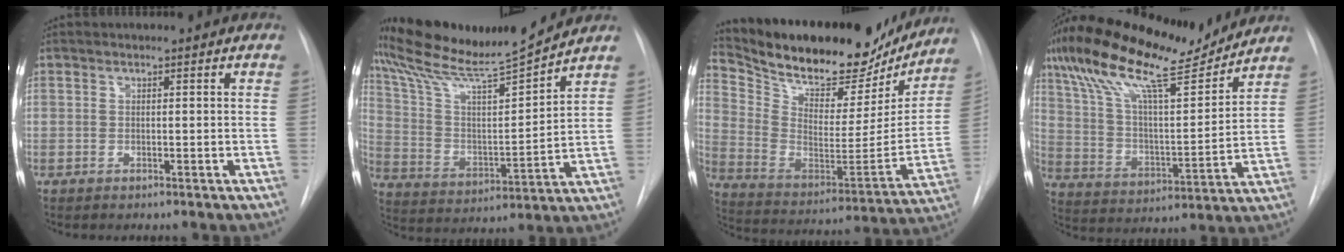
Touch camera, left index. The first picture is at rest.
{"total": 14.9, "force": [14.0, -1.4, 4.9], "torque": [-0.103, -0.018, 0.248]}
{"total": 27.0, "force": [22.8, 9.0, 11.2], "torque": [-0.201, -0.012, 0.337]}
{"total": 20.0, "force": [16.0, 3.1, 11.5], "torque": [-0.213, 0.022, 0.278]}